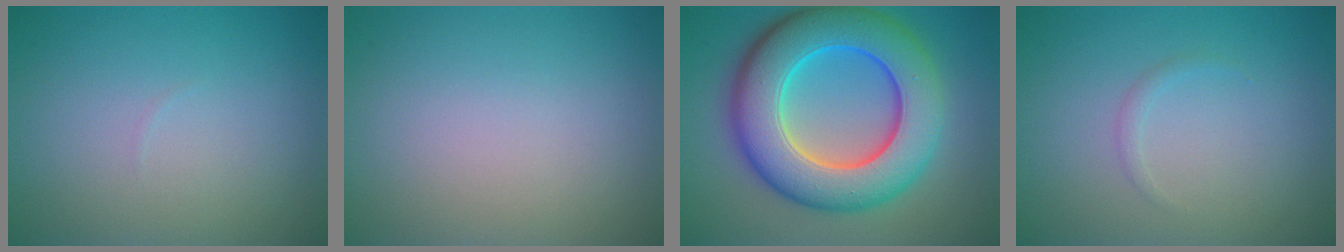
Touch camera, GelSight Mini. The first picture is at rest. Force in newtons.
{"total": 0.0}
{"total": 11.8, "press": 11.8, "slide": 0.2}
{"total": 0.6, "press": 0.6, "slide": 0.1}